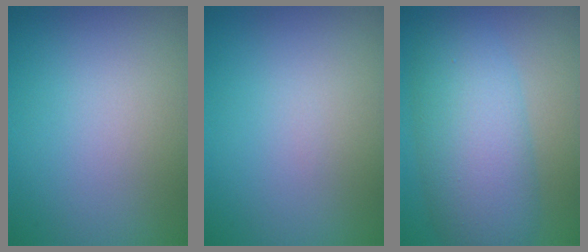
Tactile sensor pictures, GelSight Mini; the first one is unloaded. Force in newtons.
{"total": 0.0}
{"total": 7.8, "press": 7.8, "slide": 0.1}